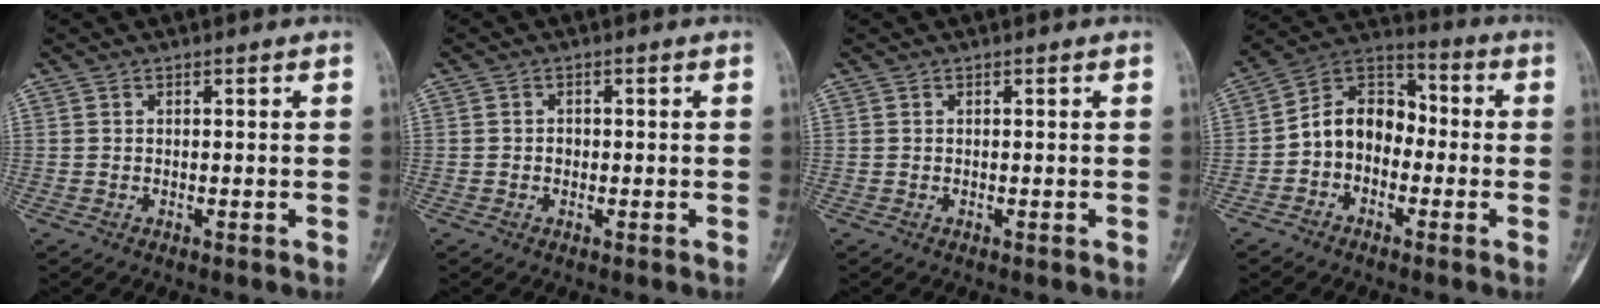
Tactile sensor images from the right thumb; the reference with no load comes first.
{"total": 1.2, "force": [-0.2, 1.1, 0.5], "torque": [-0.004, 0.004, -0.003]}
{"total": 0.0}
{"total": 10.8, "force": [-1.9, 8.3, 6.7], "torque": [-0.086, 0.045, -0.050]}